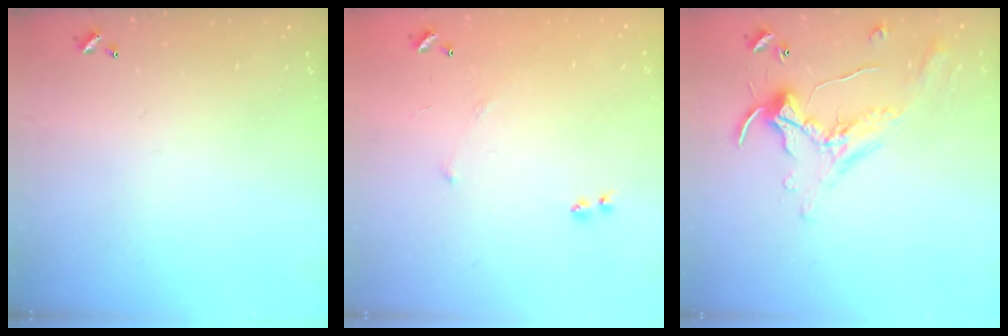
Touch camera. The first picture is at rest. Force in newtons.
{"total": 5.2, "press": 5.1, "slide": 0.8}
{"total": 1.1, "press": 1.0, "slide": 0.4}